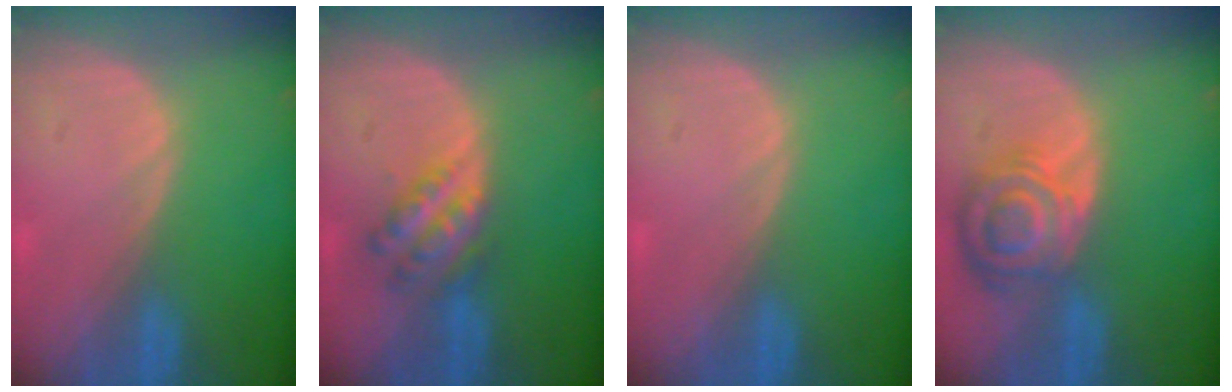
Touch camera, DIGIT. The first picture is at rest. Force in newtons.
{"total": 5.9, "press": 5.2, "slide": 2.8}
{"total": 0.0}
{"total": 8.3, "press": 7.3, "slide": 4.0}